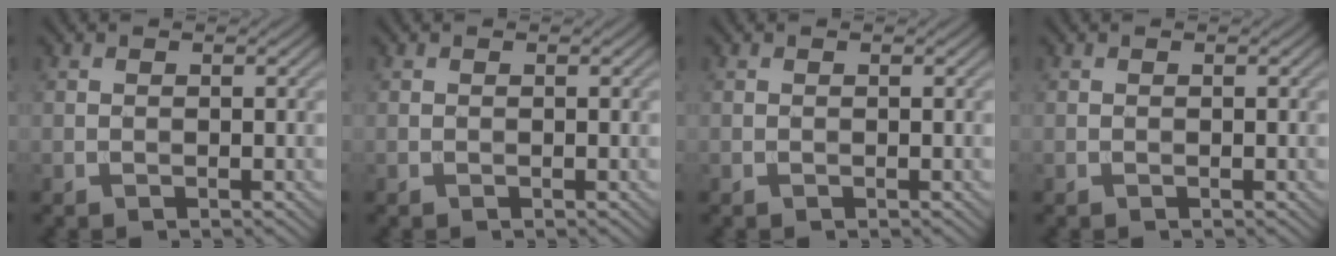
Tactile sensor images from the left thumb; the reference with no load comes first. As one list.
[{"total": 0.0}, {"total": 0.0}, {"total": 0.0}]